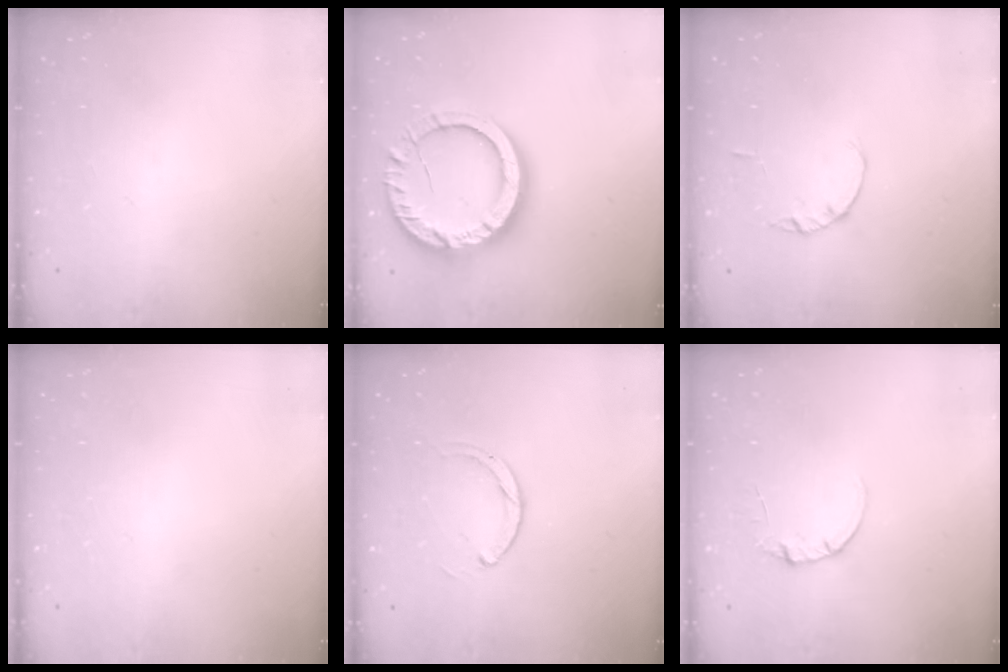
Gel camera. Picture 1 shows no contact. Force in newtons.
{"total": 18.3, "press": 18.2, "slide": 1.7}
{"total": 1.0, "press": 1.0, "slide": 0.2}
{"total": 2.6, "press": 2.6, "slide": 0.2}
{"total": 2.5, "press": 2.5, "slide": 0.3}
{"total": 3.3, "press": 3.3, "slide": 0.4}